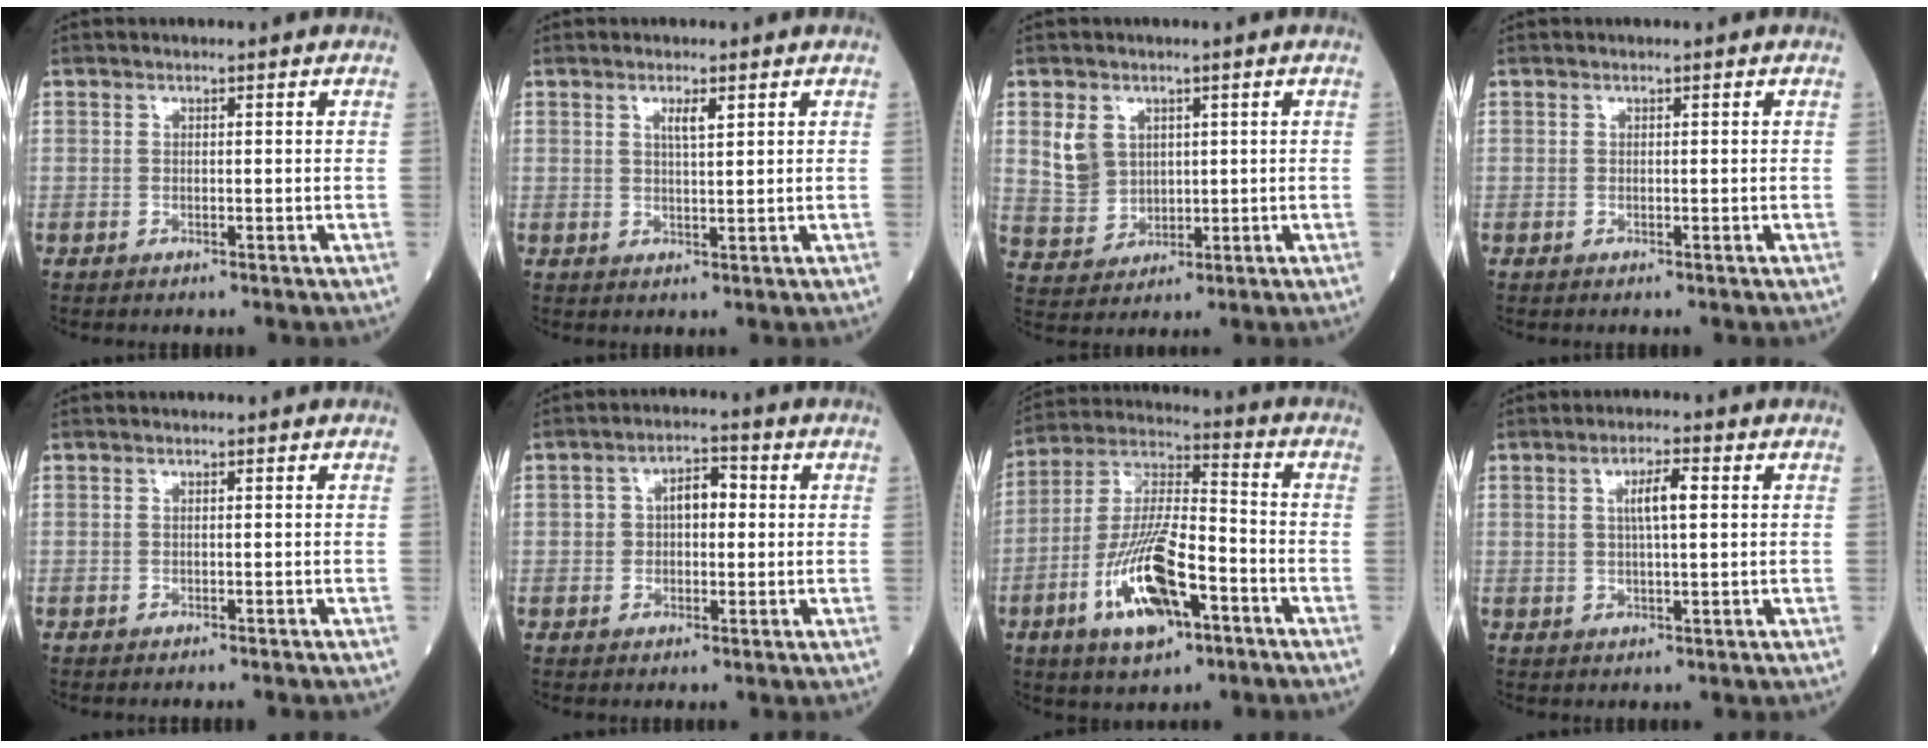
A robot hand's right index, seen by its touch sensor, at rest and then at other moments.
{"total": 2.2, "force": [1.1, 0.2, 1.9], "torque": [-0.038, -0.001, 0.020]}
{"total": 5.5, "force": [1.8, 4.6, 2.2], "torque": [-0.053, 0.015, 0.045]}
{"total": 0.0}
{"total": 1.7, "force": [-1.5, -0.1, 0.7], "torque": [-0.006, 0.001, -0.020]}
{"total": 4.9, "force": [0.5, 2.9, 4.0], "torque": [-0.071, 0.022, 0.007]}
{"total": 15.3, "force": [-6.2, 4.9, 13.1], "torque": [-0.263, 0.000, -0.108]}
{"total": 4.4, "force": [1.1, 0.7, 4.2], "torque": [-0.075, 0.005, 0.018]}